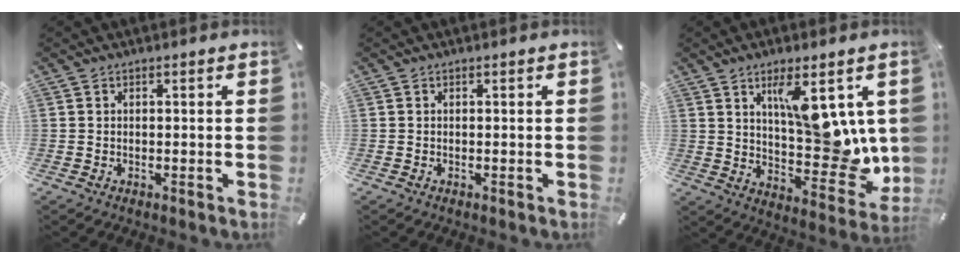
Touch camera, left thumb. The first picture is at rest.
{"total": 0.0}
{"total": 15.1, "force": [4.8, 6.8, 12.6], "torque": [-0.151, -0.043, 0.090]}